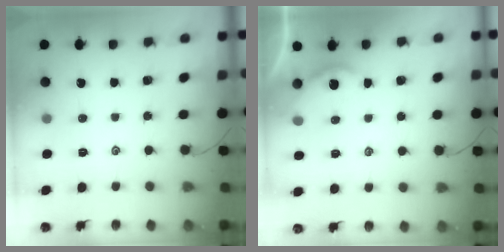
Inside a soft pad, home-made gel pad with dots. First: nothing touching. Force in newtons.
{"total": 2.3, "press": 2.3, "slide": 0.3}